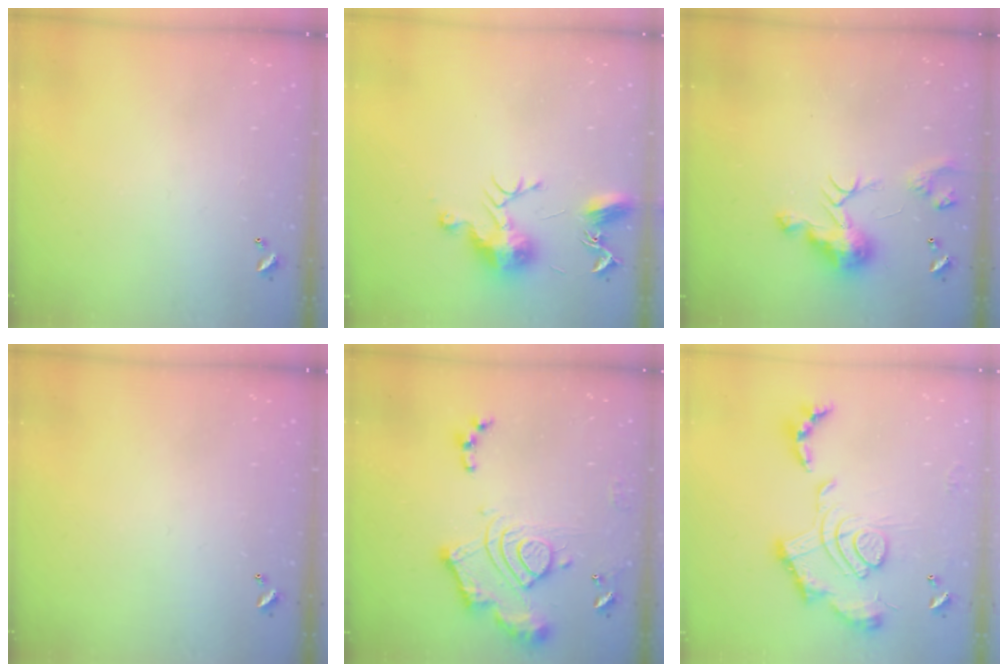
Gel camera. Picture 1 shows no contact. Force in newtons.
{"total": 9.6, "press": 9.6, "slide": 0.4}
{"total": 9.2, "press": 9.2, "slide": 0.5}
{"total": 0.0}
{"total": 16.2, "press": 16.1, "slide": 1.9}
{"total": 2.4, "press": 1.9, "slide": 1.5}